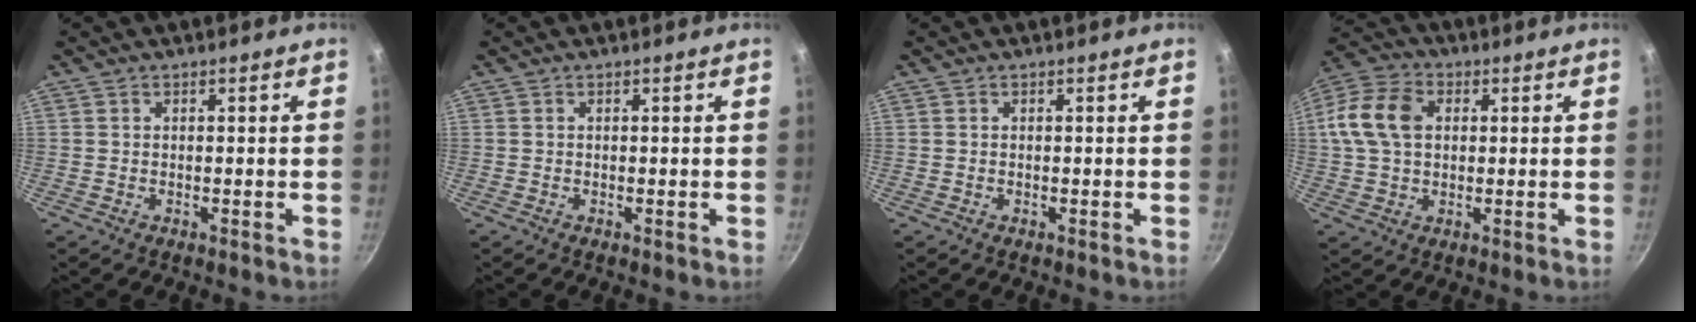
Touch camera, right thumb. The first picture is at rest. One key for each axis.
{"total": 0.0}
{"total": 0.0}
{"total": 12.1, "fx": 2.0, "fy": 8.5, "fz": 8.3, "tx": -0.149, "ty": 0.017, "tz": 0.023}